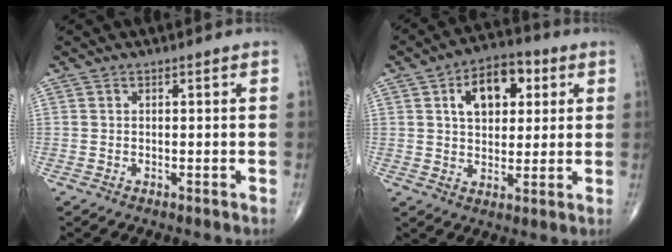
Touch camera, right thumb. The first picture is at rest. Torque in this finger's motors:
{"motor_torque": [-0.20, 1.63, 0.94, 0.57, 0.06]}